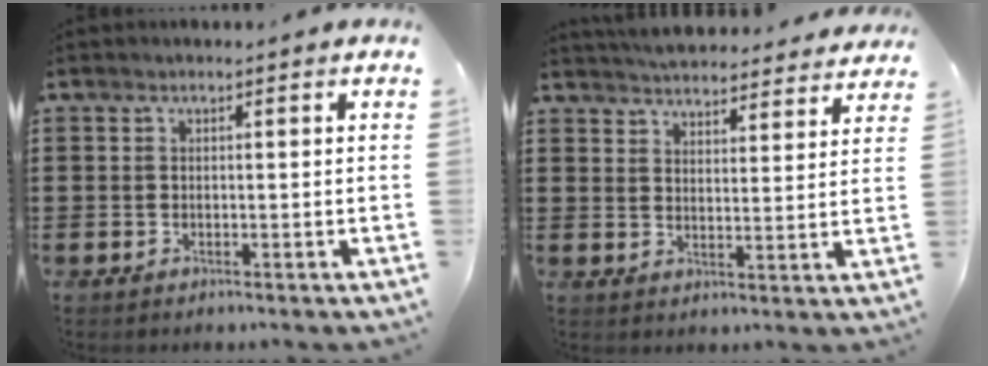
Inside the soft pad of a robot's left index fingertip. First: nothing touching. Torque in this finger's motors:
{"motor_torque": [2.14, 0.00, 0.63, 0.10]}